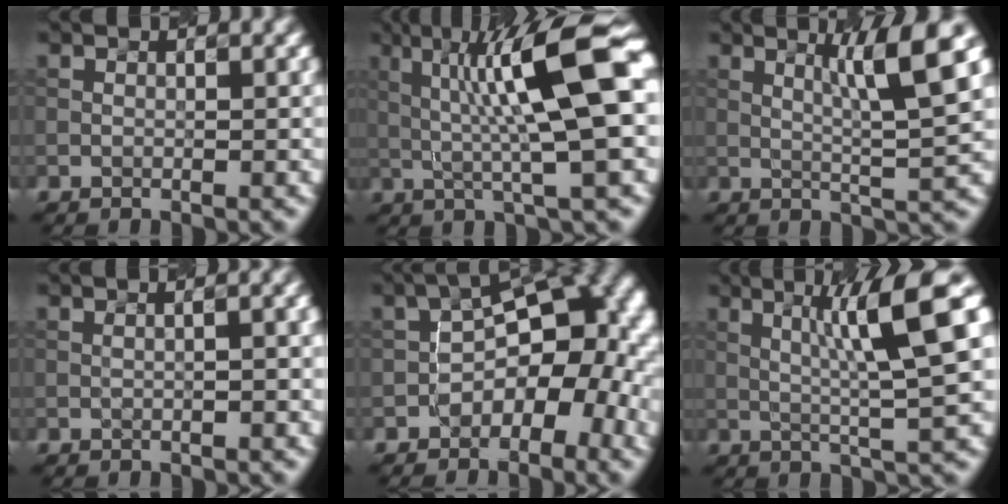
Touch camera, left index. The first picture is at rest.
{"total": 10.8, "force": [1.7, 1.7, 10.5], "torque": [-0.176, 0.014, 0.039]}
{"total": 6.4, "force": [2.1, 0.3, 6.0], "torque": [-0.102, 0.006, 0.047]}
{"total": 3.5, "force": [0.7, 1.7, 3.0], "torque": [-0.009, 0.025, -0.012]}
{"total": 10.1, "force": [-2.4, 5.8, 7.9], "torque": [-0.070, 0.023, -0.046]}
{"total": 8.1, "force": [1.9, 0.5, 7.8], "torque": [-0.129, 0.012, 0.042]}